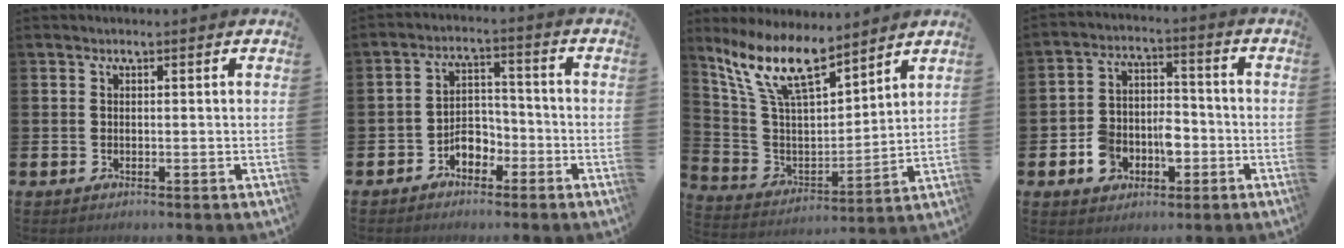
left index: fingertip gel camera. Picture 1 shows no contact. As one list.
[{"total": 4.0, "force": [-2.6, 2.4, 1.7], "torque": [-0.037, 0.010, -0.055]}, {"total": 11.6, "force": [9.4, 3.2, 5.9], "torque": [-0.153, -0.045, 0.169]}, {"total": 6.2, "force": [-2.8, 4.5, 3.2], "torque": [-0.065, 0.012, -0.051]}]